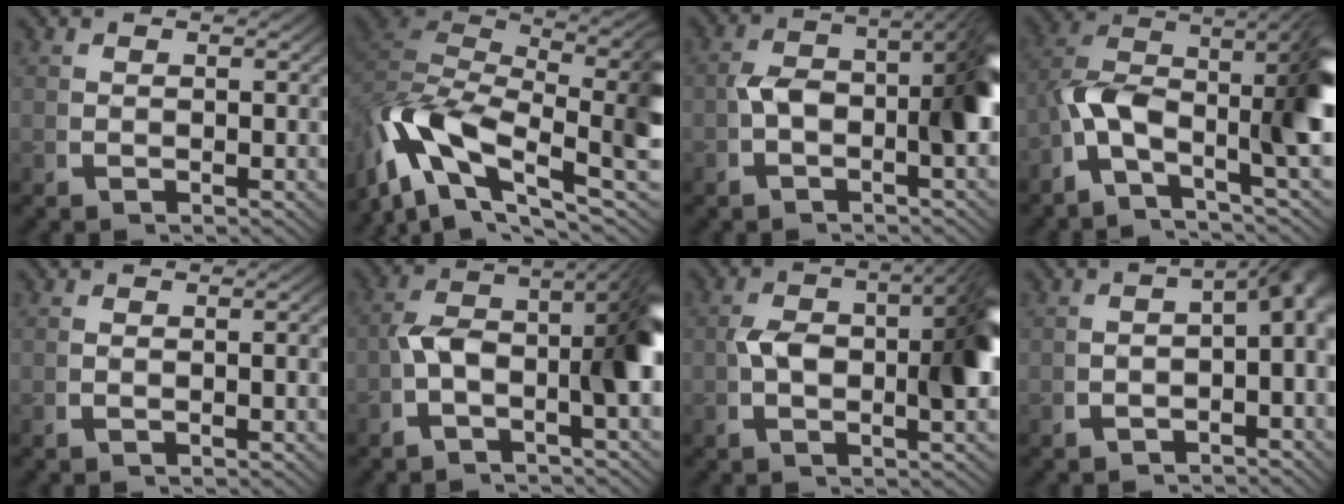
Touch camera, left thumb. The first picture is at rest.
{"total": 15.2, "force": [-0.7, 9.6, 11.8], "torque": [-0.240, -0.038, -0.004]}
{"total": 8.9, "force": [0.0, 4.4, 7.7], "torque": [-0.110, 0.000, -0.010]}
{"total": 11.9, "force": [-0.9, 7.2, 9.4], "torque": [-0.185, -0.040, -0.017]}
{"total": 1.0, "force": [-0.4, 0.2, 0.9], "torque": [-0.018, 0.001, -0.008]}
{"total": 9.8, "force": [-0.6, 5.1, 8.4], "torque": [-0.128, -0.014, -0.020]}
{"total": 9.9, "force": [0.4, 4.7, 8.6], "torque": [-0.128, -0.001, -0.001]}
{"total": 5.6, "force": [-1.1, 2.6, 4.8], "torque": [-0.060, -0.007, -0.016]}